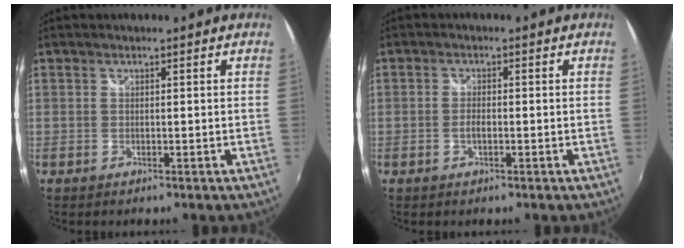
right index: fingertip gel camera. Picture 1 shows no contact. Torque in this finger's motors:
{"motor_torque": [0.00, 0.05, 0.12, 0.01]}